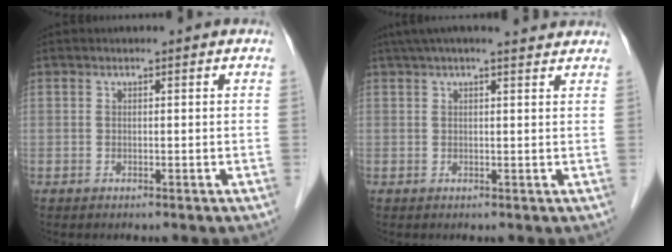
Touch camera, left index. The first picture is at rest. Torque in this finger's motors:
{"motor_torque": [0.31, -0.44, -0.06, -0.11]}